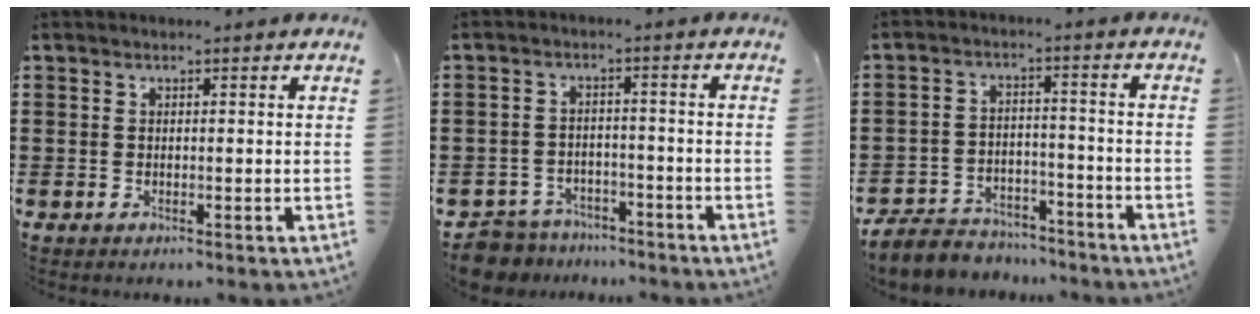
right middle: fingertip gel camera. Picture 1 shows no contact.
{"total": 4.9, "force": [-4.8, 0.9, 0.0], "torque": [-0.015, 0.004, -0.102]}
{"total": 5.0, "force": [-4.8, 1.3, 0.4], "torque": [-0.022, 0.006, -0.100]}